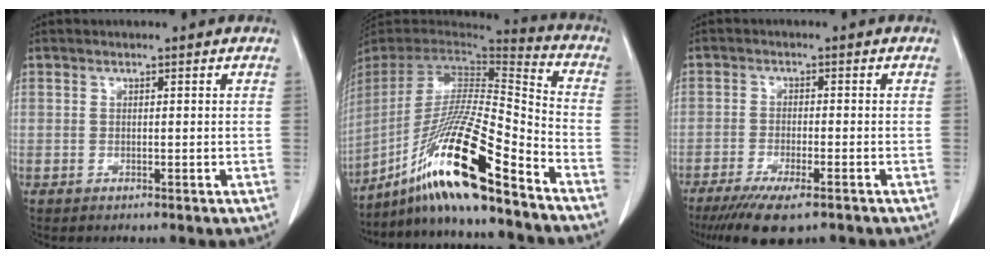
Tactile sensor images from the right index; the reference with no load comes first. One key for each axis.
{"total": 21.7, "fx": -14.9, "fy": 0.6, "fz": 15.8, "tx": -0.317, "ty": -0.025, "tz": -0.274}
{"total": 9.0, "fx": -6.5, "fy": 1.8, "fz": 6.0, "tx": -0.091, "ty": -0.018, "tz": -0.101}